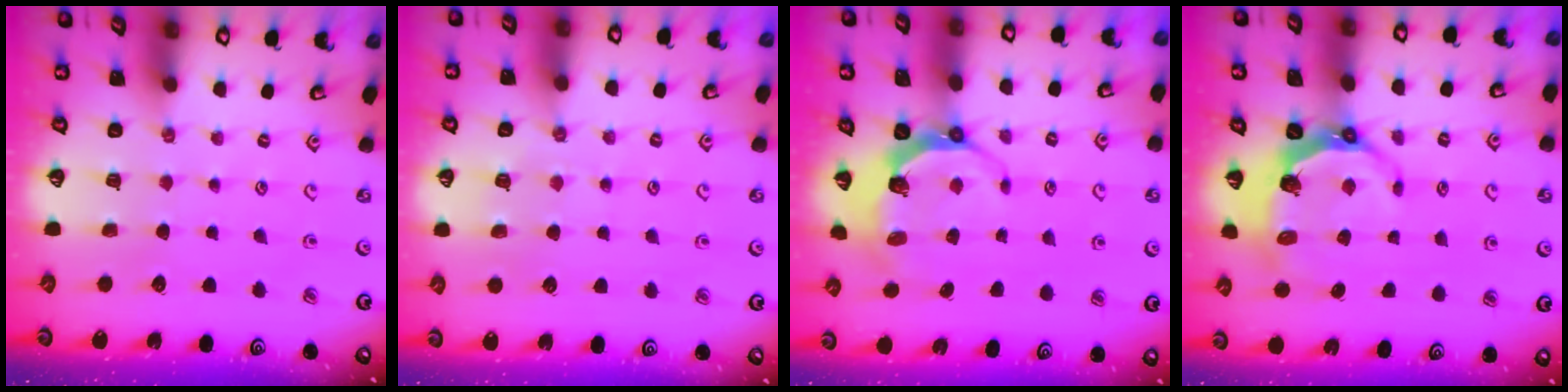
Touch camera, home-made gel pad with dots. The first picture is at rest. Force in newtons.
{"total": 4.2, "press": 4.2, "slide": 0.6}
{"total": 6.0, "press": 4.9, "slide": 3.6}
{"total": 5.7, "press": 4.2, "slide": 3.8}